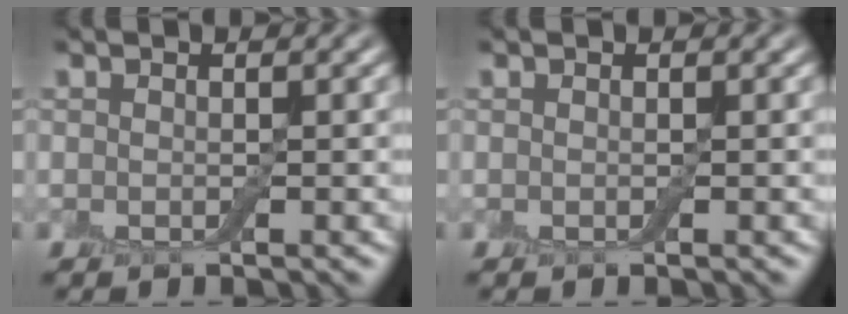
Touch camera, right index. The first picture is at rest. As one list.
[{"total": 0.0}]